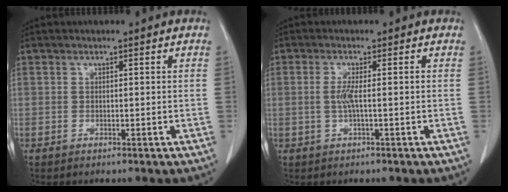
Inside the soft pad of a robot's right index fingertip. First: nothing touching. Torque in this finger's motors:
{"motor_torque": [0.40, -0.01, 0.08, 0.06]}